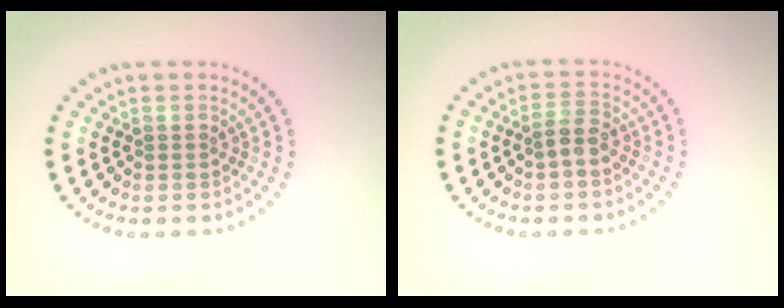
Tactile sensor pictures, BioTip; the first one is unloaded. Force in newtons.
{"total": 1.6, "press": 1.4, "slide": 0.8}